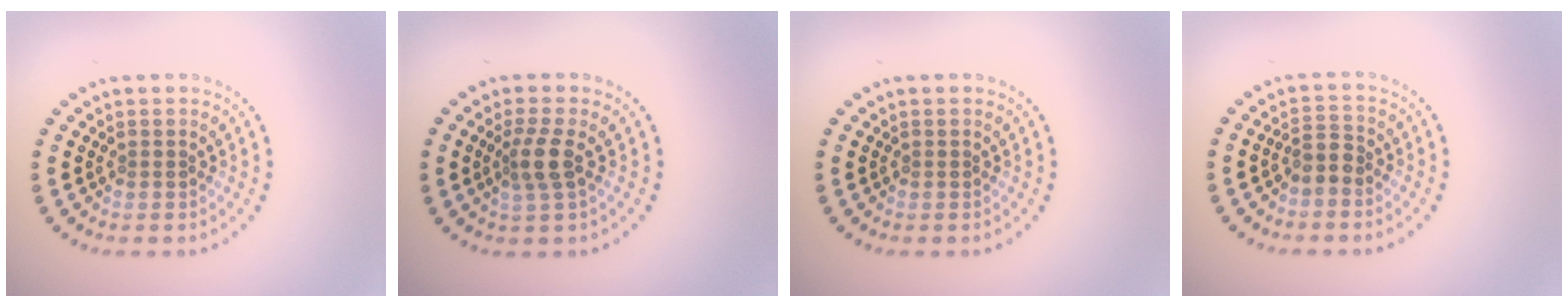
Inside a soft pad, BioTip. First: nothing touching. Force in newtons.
{"total": 2.4, "press": 2.0, "slide": 1.4}
{"total": 0.0}
{"total": 1.8, "press": 1.6, "slide": 1.0}